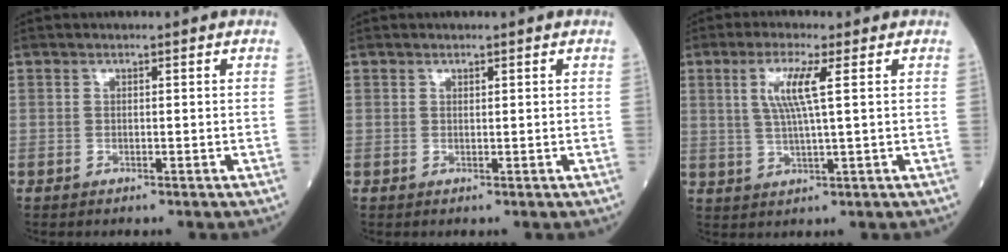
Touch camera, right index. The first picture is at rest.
{"total": 0.0}
{"total": 5.9, "force": [1.8, -0.1, 5.6], "torque": [-0.115, 0.002, 0.038]}